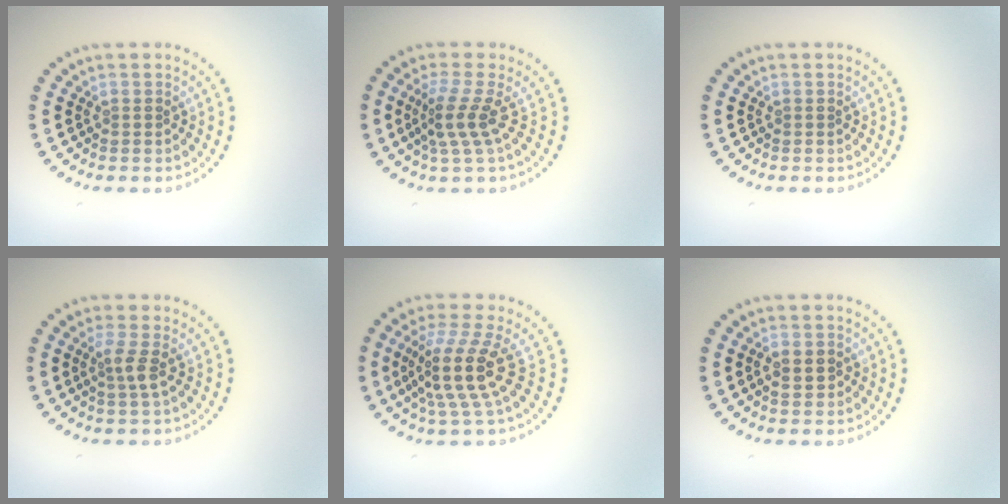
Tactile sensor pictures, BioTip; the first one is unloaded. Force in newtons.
{"total": 2.8, "press": 2.0, "slide": 2.0}
{"total": 0.0}
{"total": 1.9, "press": 1.4, "slide": 1.2}
{"total": 4.9, "press": 3.7, "slide": 3.3}
{"total": 1.5, "press": 1.5, "slide": 0.2}